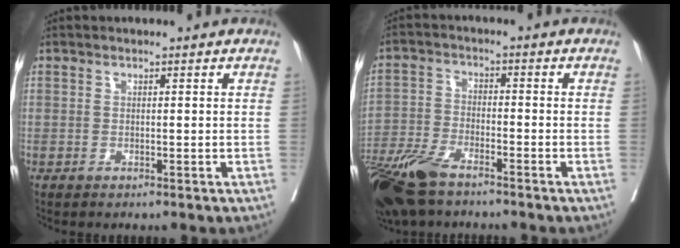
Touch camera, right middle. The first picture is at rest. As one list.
[{"total": 11.3, "force": [-8.6, 3.2, 6.7], "torque": [-0.134, -0.027, -0.161]}]